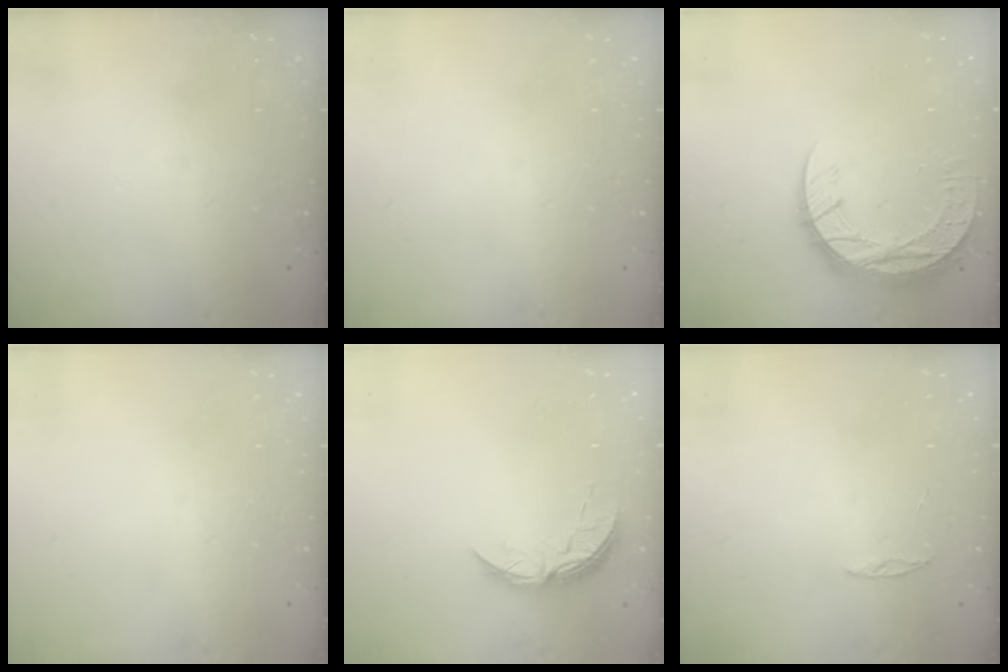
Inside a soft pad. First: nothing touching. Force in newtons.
{"total": 0.0}
{"total": 12.2, "press": 12.2, "slide": 0.9}
{"total": 0.0}
{"total": 5.9, "press": 5.9, "slide": 0.5}
{"total": 2.0, "press": 2.0, "slide": 0.2}